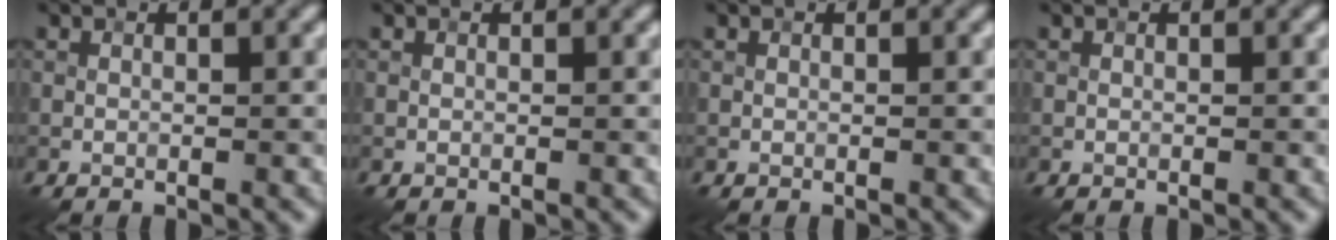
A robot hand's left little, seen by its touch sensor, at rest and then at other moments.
{"total": 0.0}
{"total": 0.0}
{"total": 0.0}